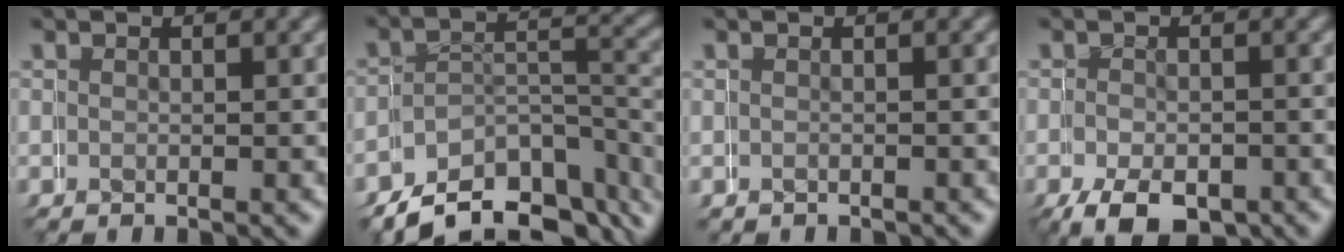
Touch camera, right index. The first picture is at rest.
{"total": 8.6, "force": [-6.6, 4.5, 3.2], "torque": [-0.023, -0.012, -0.104]}
{"total": 0.6, "force": [0.0, -0.2, -0.6], "torque": [0.005, 0.001, 0.000]}
{"total": 4.5, "force": [-3.1, 2.7, 1.7], "torque": [-0.037, -0.022, -0.038]}